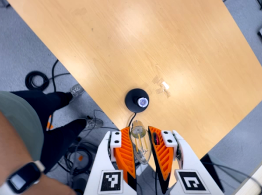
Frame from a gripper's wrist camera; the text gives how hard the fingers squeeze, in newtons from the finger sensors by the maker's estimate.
{"total": 22.2, "left": 23.8, "right": 20.6}